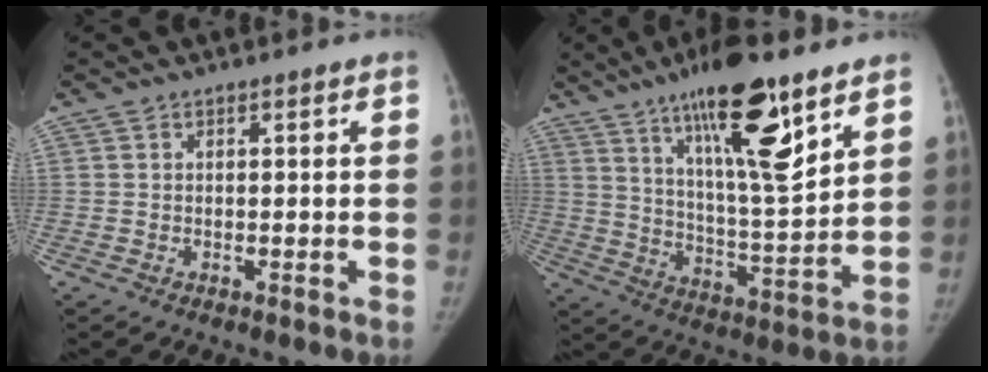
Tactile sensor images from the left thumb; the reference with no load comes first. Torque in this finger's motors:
{"motor_torque": [1.00, -0.06, 1.37, -1.40, 0.49]}